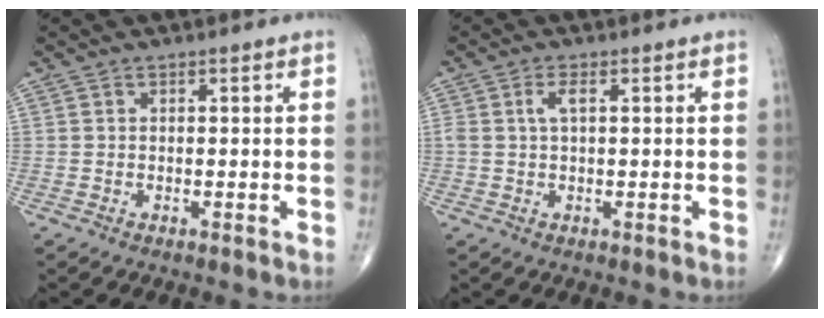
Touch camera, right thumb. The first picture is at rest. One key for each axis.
{"total": 2.4, "fx": 0.6, "fy": 0.9, "fz": 2.2, "tx": -0.050, "ty": 0.006, "tz": 0.015}